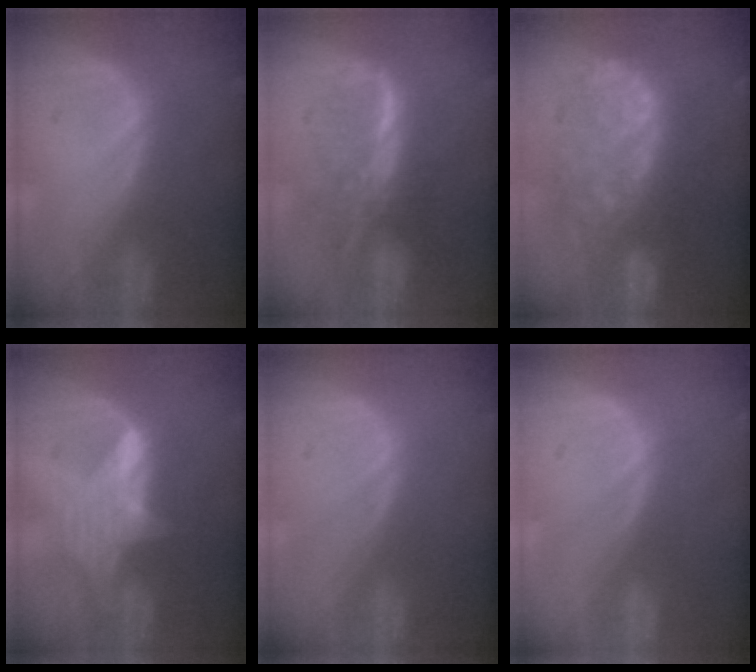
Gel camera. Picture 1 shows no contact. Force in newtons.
{"total": 6.9, "press": 6.4, "slide": 2.7}
{"total": 11.1, "press": 11.0, "slide": 1.2}
{"total": 6.0, "press": 5.9, "slide": 1.1}
{"total": 0.0}
{"total": 0.0}